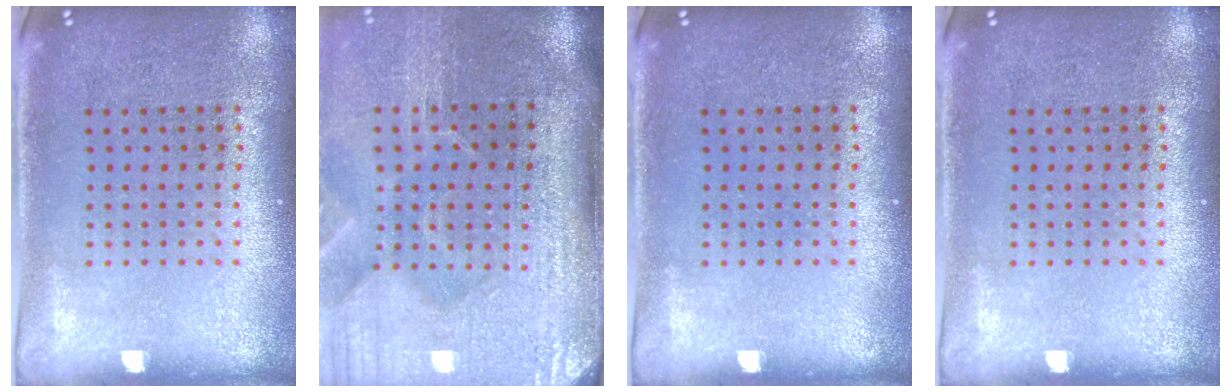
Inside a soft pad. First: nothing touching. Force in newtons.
{"total": 4.9, "press": 4.1, "slide": 2.6}
{"total": 0.0}
{"total": 0.0}